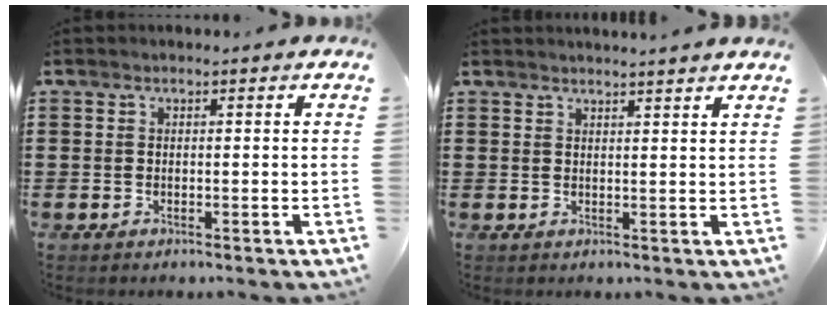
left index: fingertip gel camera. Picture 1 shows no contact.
{"total": 1.9, "force": [1.8, -0.5, 0.4], "torque": [-0.010, -0.004, 0.035]}